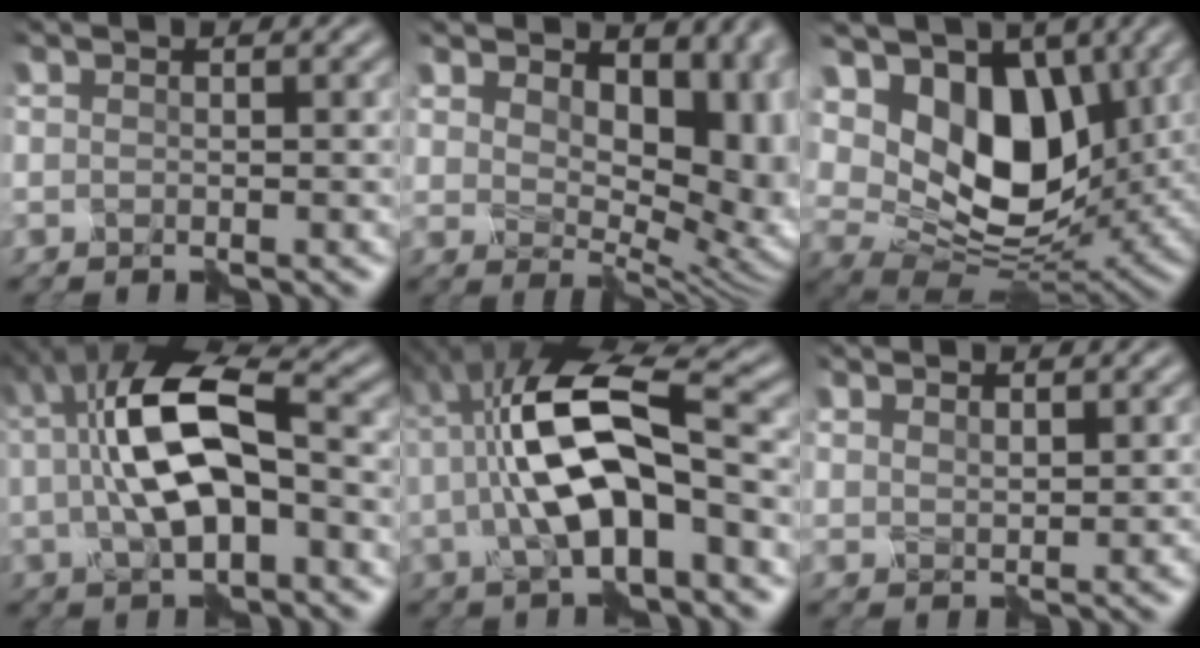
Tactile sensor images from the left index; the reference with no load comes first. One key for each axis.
{"total": 9.9, "fx": 3.8, "fy": 6.2, "fz": 6.7, "tx": -0.087, "ty": -0.016, "tz": 0.076}
{"total": 10.9, "fx": 3.6, "fy": 7.2, "fz": 7.4, "tx": -0.123, "ty": -0.004, "tz": 0.060}
{"total": 8.1, "fx": 0.3, "fy": 3.3, "fz": 7.4, "tx": -0.134, "ty": 0.025, "tz": 0.004}
{"total": 9.2, "fx": -0.5, "fy": 3.4, "fz": 8.5, "tx": -0.154, "ty": 0.027, "tz": -0.007}
{"total": 1.1, "fx": 1.0, "fy": 0.4, "fz": -0.1, "tx": 0.004, "ty": 0.002, "tz": 0.031}